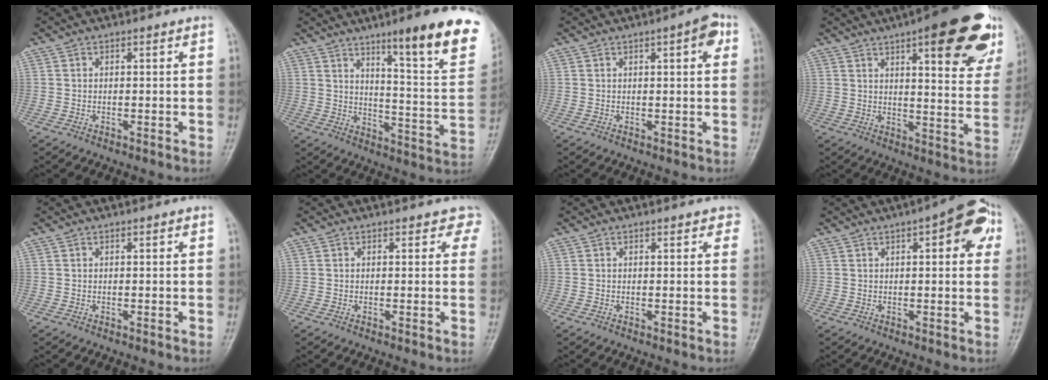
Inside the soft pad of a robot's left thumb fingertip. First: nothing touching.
{"total": 20.1, "force": [12.2, 3.1, 15.7], "torque": [-0.178, -0.066, 0.176]}
{"total": 3.6, "force": [1.5, 0.9, 3.1], "torque": [-0.037, 0.000, 0.018]}
{"total": 22.7, "force": [12.1, 6.8, 18.0], "torque": [-0.197, -0.035, 0.151]}
{"total": 0.0}
{"total": 3.0, "force": [2.2, 1.8, 0.8], "torque": [0.025, -0.006, 0.006]}
{"total": 2.1, "force": [1.4, 1.1, 1.1], "torque": [0.009, 0.001, 0.010]}
{"total": 9.9, "force": [3.6, 3.7, 8.4], "torque": [-0.078, 0.008, 0.035]}